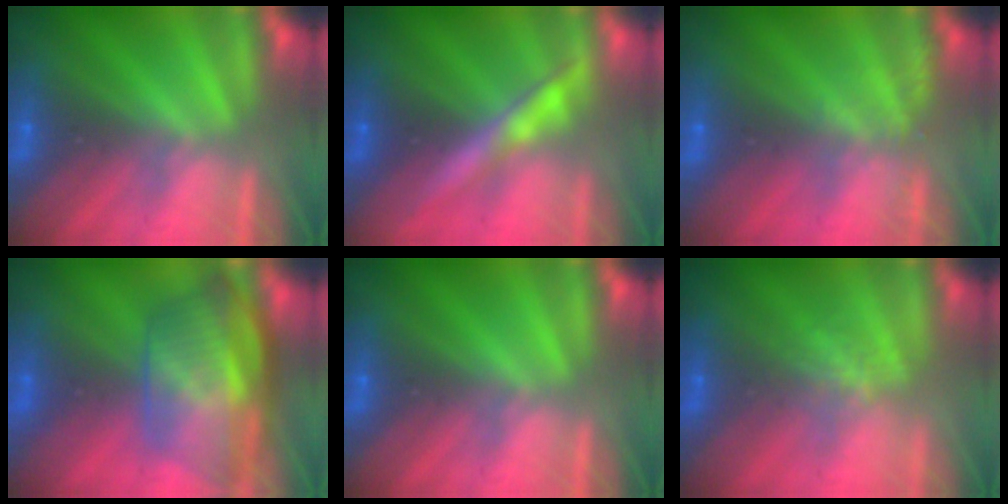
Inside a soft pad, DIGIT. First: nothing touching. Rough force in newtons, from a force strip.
{"total": 3.3}
{"total": 2.2}
{"total": 9.0}
{"total": 0.0}
{"total": 1.2}